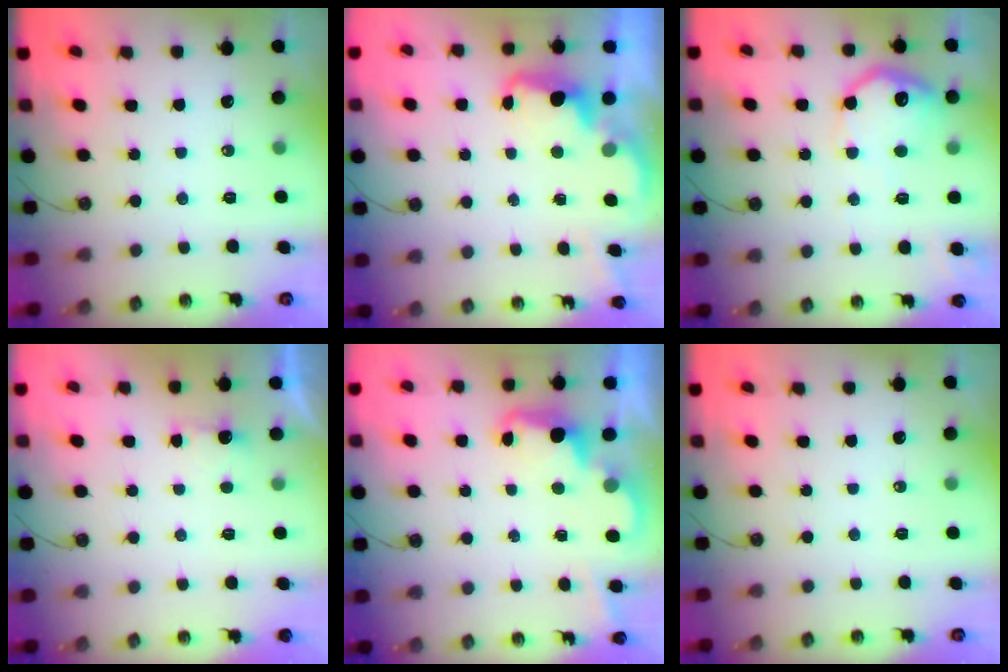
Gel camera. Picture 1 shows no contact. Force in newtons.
{"total": 2.5, "press": 2.4, "slide": 0.5}
{"total": 14.8, "press": 14.8, "slide": 0.7}
{"total": 1.3, "press": 1.1, "slide": 0.8}
{"total": 2.5, "press": 2.4, "slide": 0.6}
{"total": 0.0}